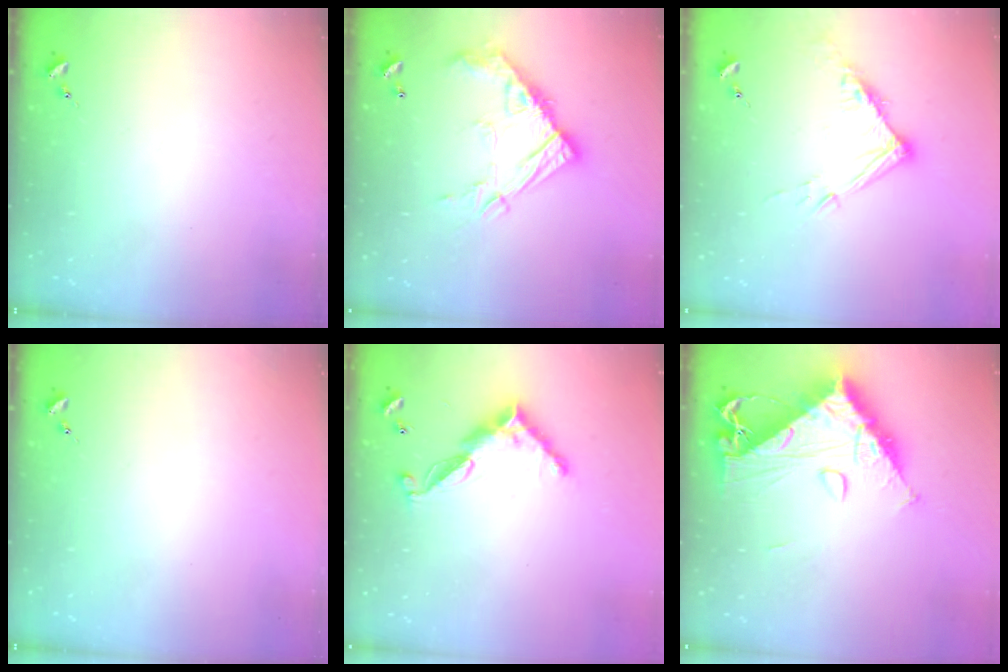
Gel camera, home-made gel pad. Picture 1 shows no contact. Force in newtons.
{"total": 15.9, "press": 15.9, "slide": 0.8}
{"total": 12.1, "press": 12.1, "slide": 1.2}
{"total": 0.0}
{"total": 11.6, "press": 11.6, "slide": 0.3}
{"total": 15.5, "press": 15.5, "slide": 1.5}